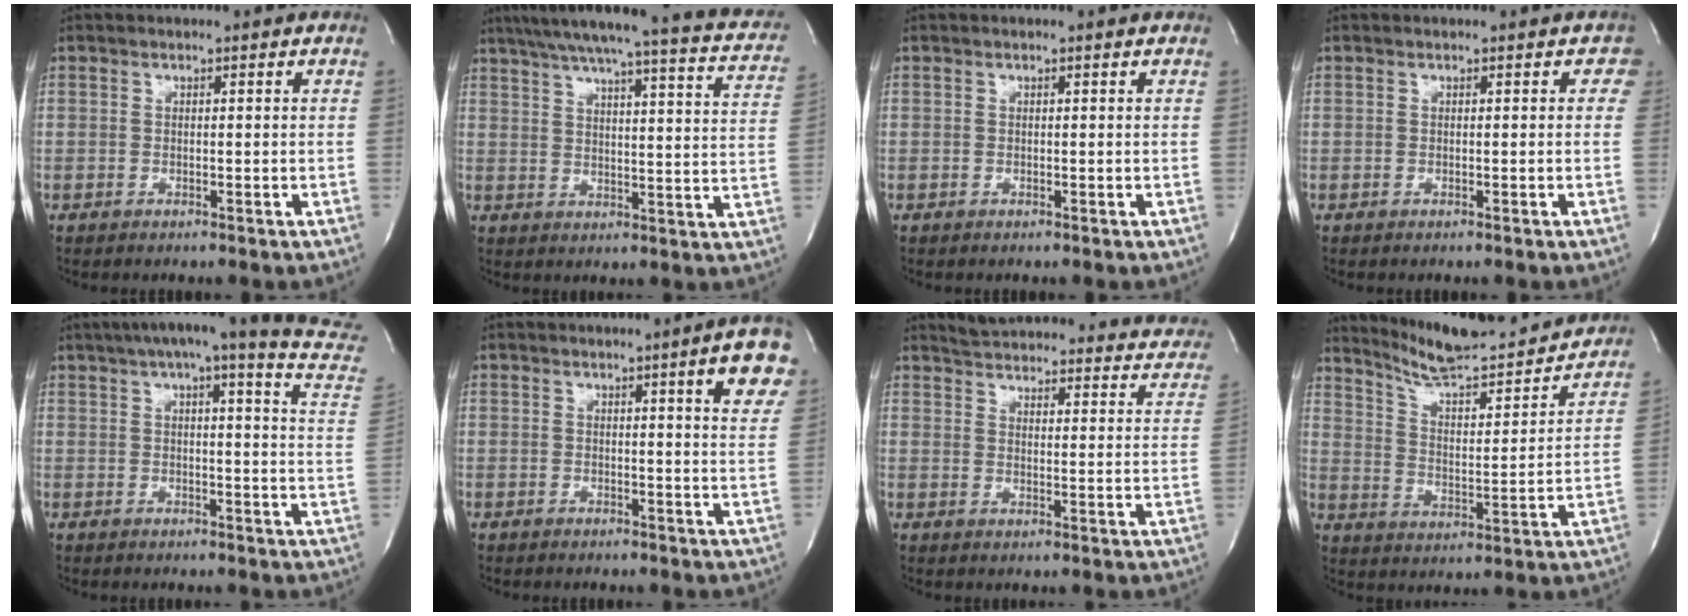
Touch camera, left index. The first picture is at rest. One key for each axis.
{"total": 23.8, "fx": 19.8, "fy": 2.7, "fz": 13.0, "tx": -0.188, "ty": -0.003, "tz": 0.236}
{"total": 0.0}
{"total": 1.1, "fx": 0.3, "fy": 1.0, "fz": 0.3, "tx": 0.019, "ty": 0.006, "tz": -0.004}
{"total": 21.6, "fx": 17.6, "fy": 1.3, "fz": 12.5, "tx": -0.175, "ty": -0.014, "tz": 0.199}
{"total": 6.9, "fx": 3.5, "fy": 0.5, "fz": 5.9, "tx": -0.065, "ty": -0.013, "tz": 0.028}
{"total": 24.7, "fx": 22.4, "fy": 5.4, "fz": 8.8, "tx": -0.121, "ty": -0.047, "tz": 0.253}
{"total": 19.4, "fx": 18.2, "fy": 1.8, "fz": 6.5, "tx": -0.102, "ty": -0.025, "tz": 0.264}